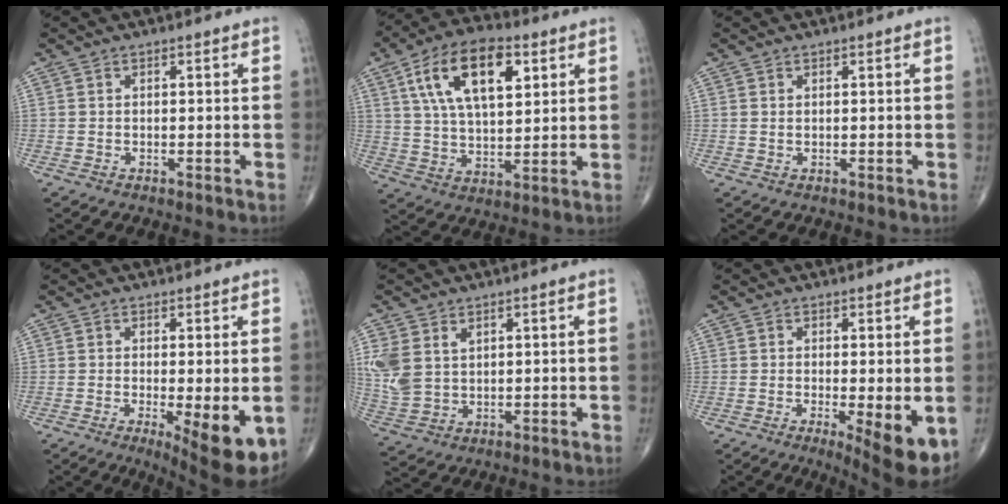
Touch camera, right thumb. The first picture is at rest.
{"total": 16.7, "force": [6.4, 8.3, 13.0], "torque": [-0.211, -0.008, 0.112]}
{"total": 0.0}
{"total": 10.2, "force": [-3.1, 2.7, 9.4], "torque": [-0.126, -0.023, -0.040]}
{"total": 8.2, "force": [2.6, 5.9, 5.1], "torque": [-0.109, -0.006, 0.066]}
{"total": 8.6, "force": [-2.5, 2.0, 8.0], "torque": [-0.111, -0.022, -0.034]}